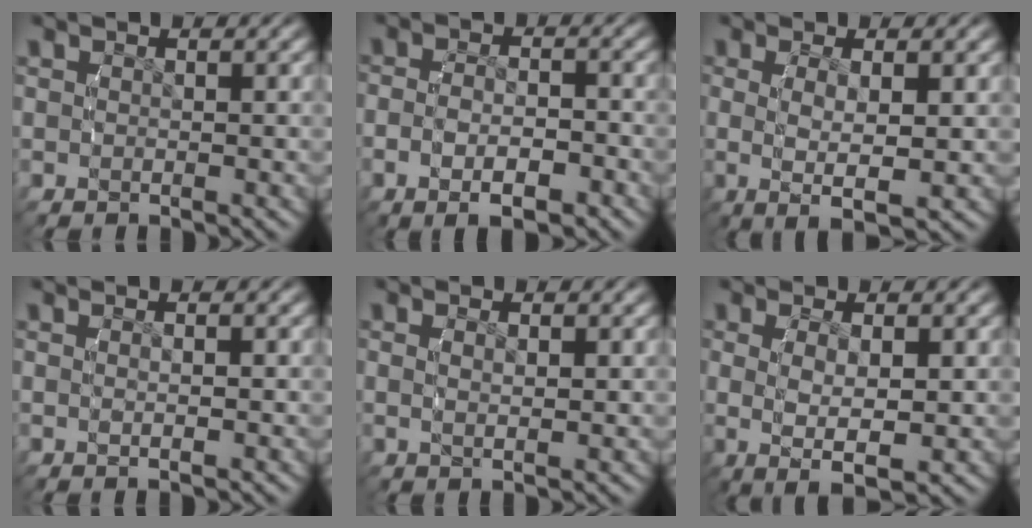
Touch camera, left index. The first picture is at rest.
{"total": 4.2, "force": [-1.8, 1.9, 3.3], "torque": [-0.060, -0.001, -0.028]}
{"total": 4.9, "force": [-0.2, 1.6, 4.6], "torque": [-0.091, -0.012, 0.008]}
{"total": 1.1, "force": [-0.1, -0.6, 0.9], "torque": [-0.020, 0.000, 0.003]}
{"total": 1.5, "force": [0.5, -0.1, 1.4], "torque": [-0.028, -0.003, 0.013]}
{"total": 5.2, "force": [-0.3, 2.2, 4.7], "torque": [-0.096, -0.013, 0.008]}